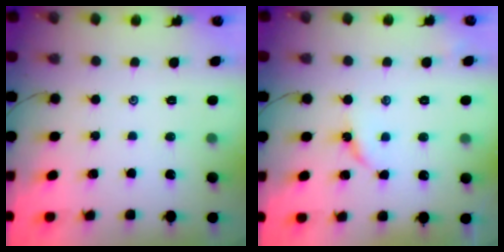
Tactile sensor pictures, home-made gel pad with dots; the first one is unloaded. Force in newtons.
{"total": 2.7, "press": 2.7, "slide": 0.4}